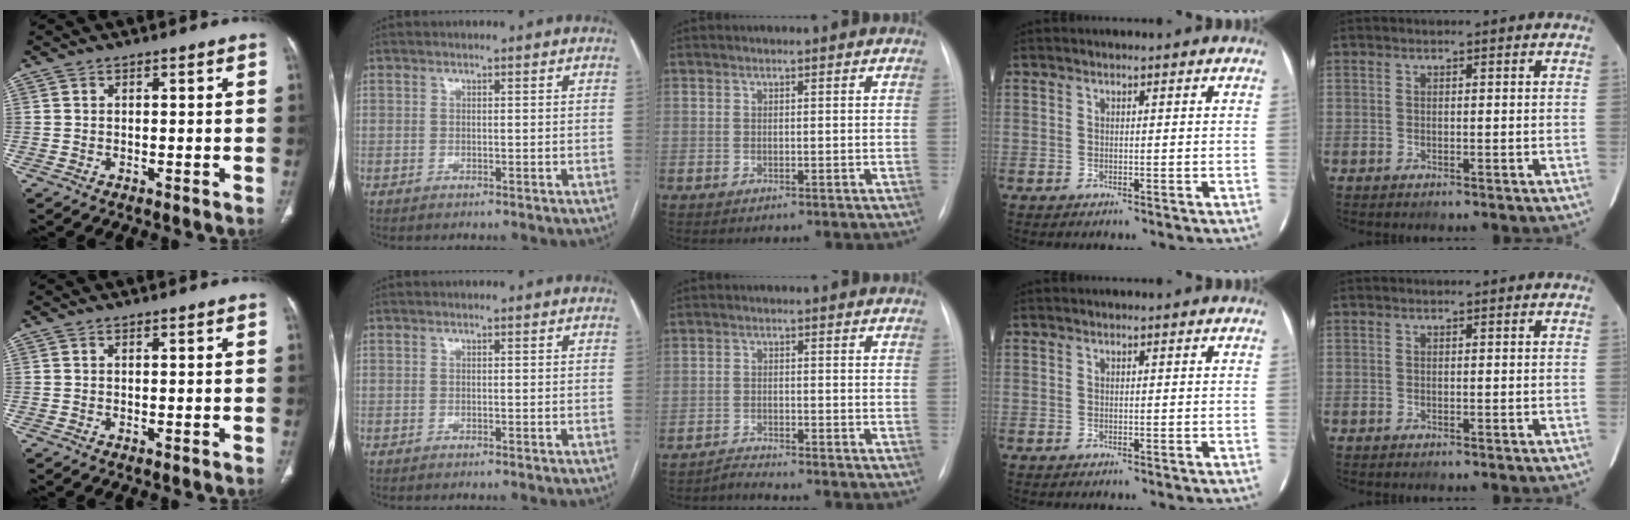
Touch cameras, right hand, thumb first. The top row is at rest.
{"middle": {"total": 2.3, "force": [-2.1, -0.7, -0.5], "torque": [0.009, -0.015, -0.038]}}